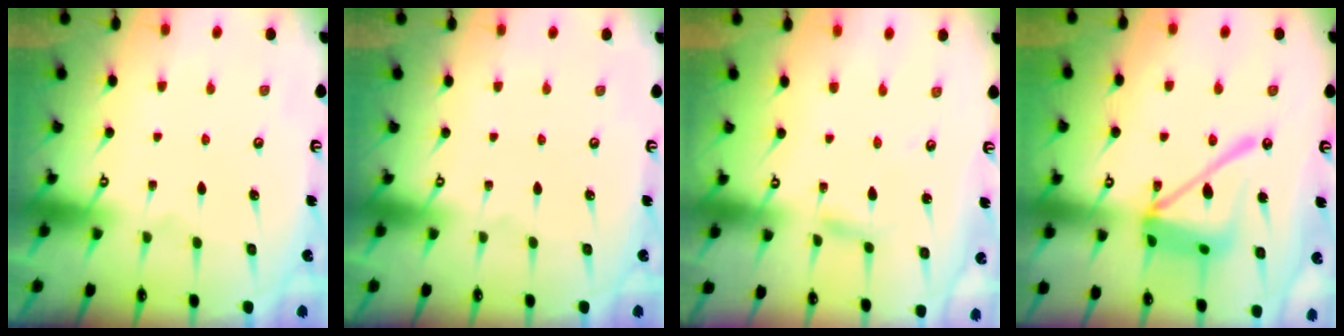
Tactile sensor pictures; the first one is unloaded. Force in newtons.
{"total": 0.0}
{"total": 2.3, "press": 2.3, "slide": 0.3}
{"total": 16.4, "press": 16.3, "slide": 1.8}